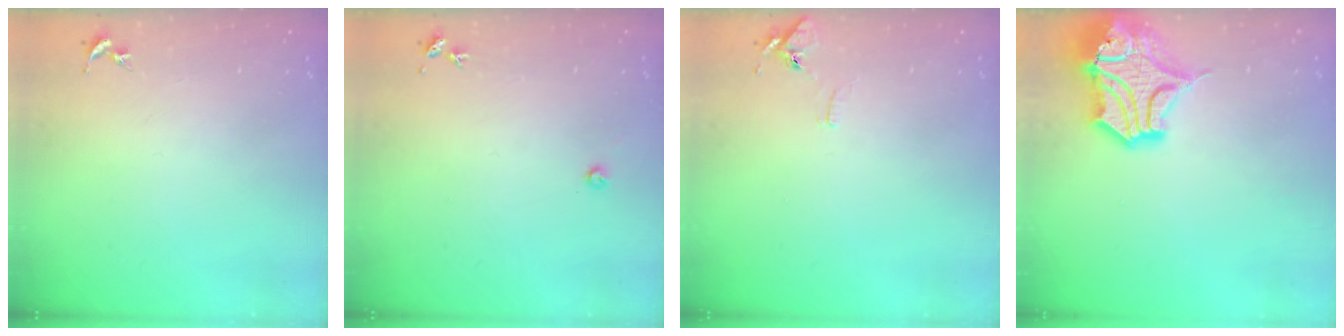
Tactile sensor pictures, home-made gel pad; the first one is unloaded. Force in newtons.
{"total": 2.4, "press": 2.4, "slide": 0.3}
{"total": 6.2, "press": 6.1, "slide": 0.6}
{"total": 16.9, "press": 16.7, "slide": 2.3}